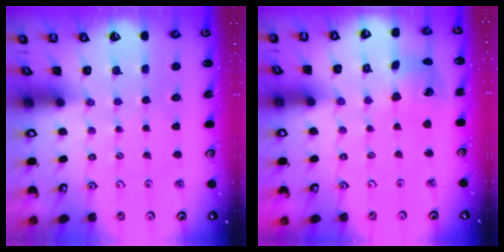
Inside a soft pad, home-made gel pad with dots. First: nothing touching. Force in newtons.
{"total": 11.2, "press": 11.1, "slide": 1.5}